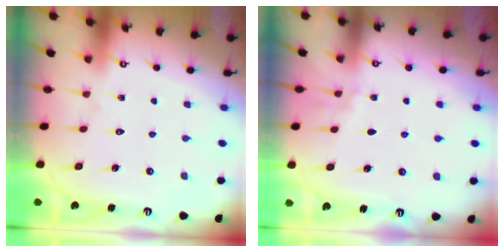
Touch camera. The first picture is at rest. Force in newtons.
{"total": 2.5, "press": 1.6, "slide": 1.8}